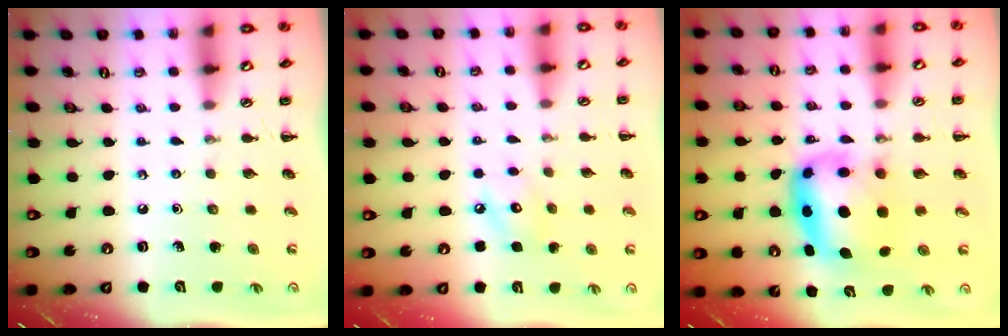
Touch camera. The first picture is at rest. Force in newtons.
{"total": 6.7, "press": 6.7, "slide": 0.4}
{"total": 6.6, "press": 6.4, "slide": 1.7}